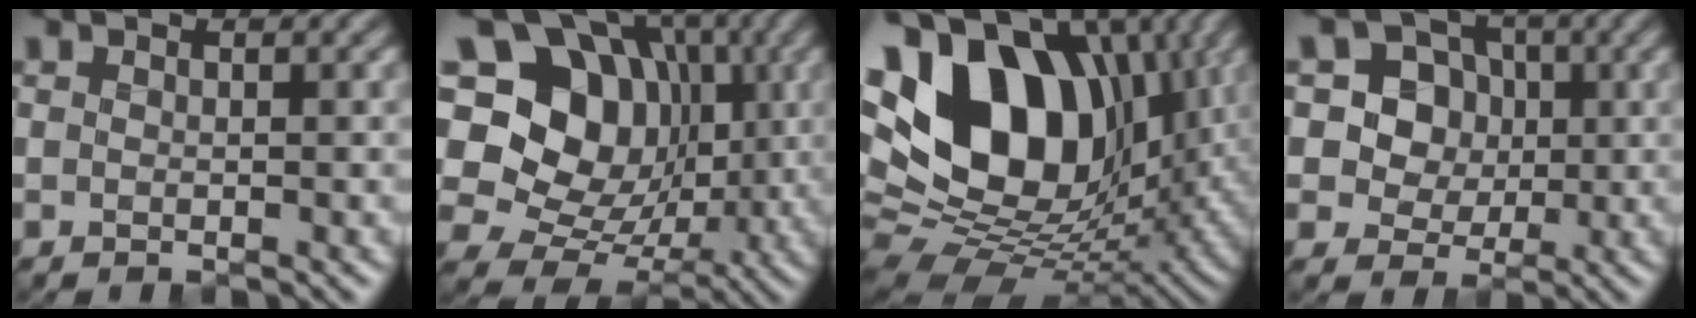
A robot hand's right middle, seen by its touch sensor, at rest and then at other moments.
{"total": 16.8, "force": [3.1, 13.9, 9.1], "torque": [-0.183, 0.048, 0.055]}
{"total": 17.8, "force": [4.0, 12.0, 12.5], "torque": [-0.234, 0.020, 0.062]}
{"total": 8.4, "force": [2.3, 7.4, 3.3], "torque": [-0.079, 0.015, 0.035]}